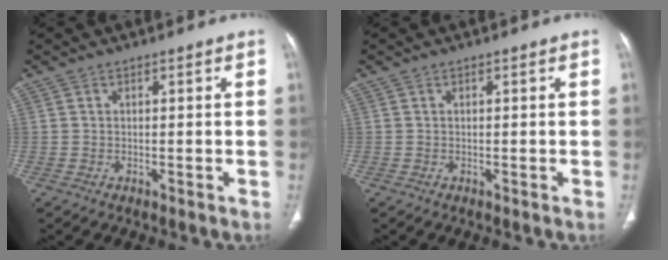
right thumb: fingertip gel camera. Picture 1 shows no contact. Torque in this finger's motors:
{"motor_torque": [0.02, 0.02, 0.28, 0.22, 0.01]}